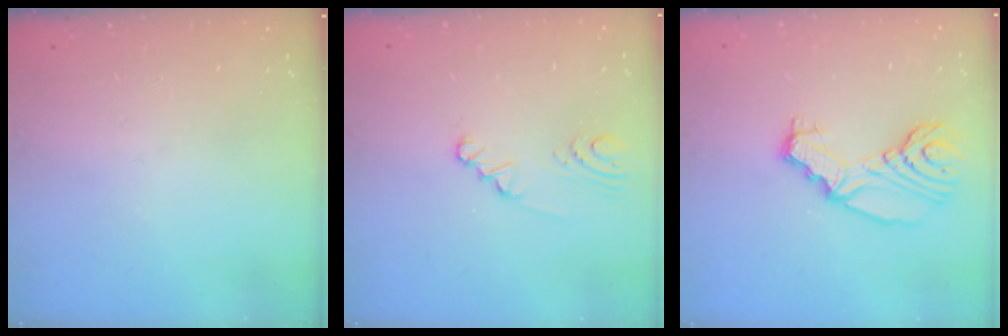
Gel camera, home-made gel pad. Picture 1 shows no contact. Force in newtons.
{"total": 1.2, "press": 1.2, "slide": 0.1}
{"total": 12.7, "press": 12.5, "slide": 2.4}